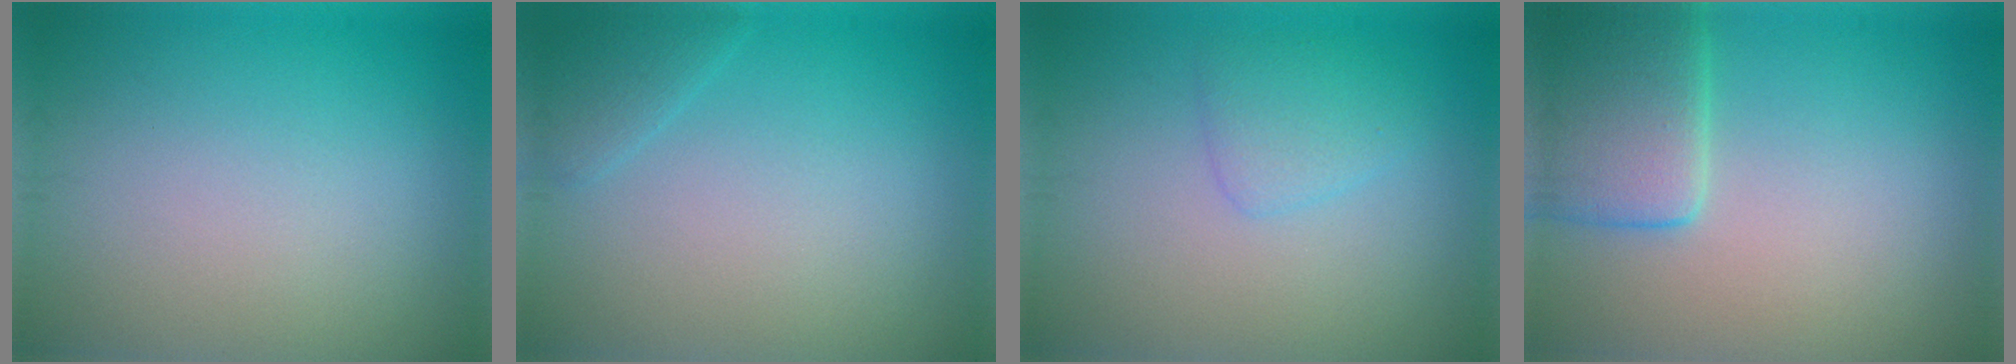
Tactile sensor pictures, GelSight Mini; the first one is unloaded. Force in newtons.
{"total": 1.5, "press": 1.5, "slide": 0.0}
{"total": 1.8, "press": 1.8, "slide": 0.1}
{"total": 5.5, "press": 5.5, "slide": 0.5}